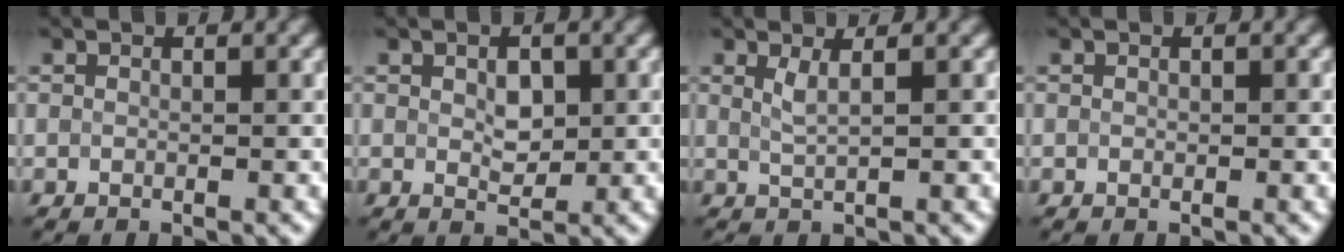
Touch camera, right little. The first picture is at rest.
{"total": 2.1, "force": [0.4, 1.3, 1.7], "torque": [-0.029, -0.001, 0.007]}
{"total": 1.4, "force": [0.7, 0.2, 1.2], "torque": [-0.027, 0.000, 0.014]}
{"total": 0.0}